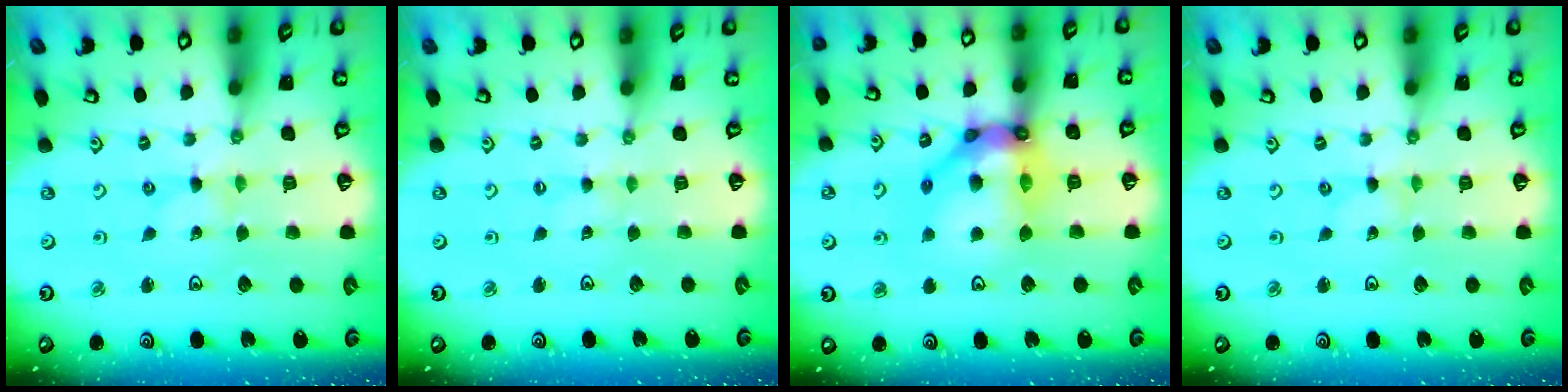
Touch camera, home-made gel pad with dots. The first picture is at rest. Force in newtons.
{"total": 0.0}
{"total": 17.0, "press": 16.9, "slide": 1.8}
{"total": 0.0}